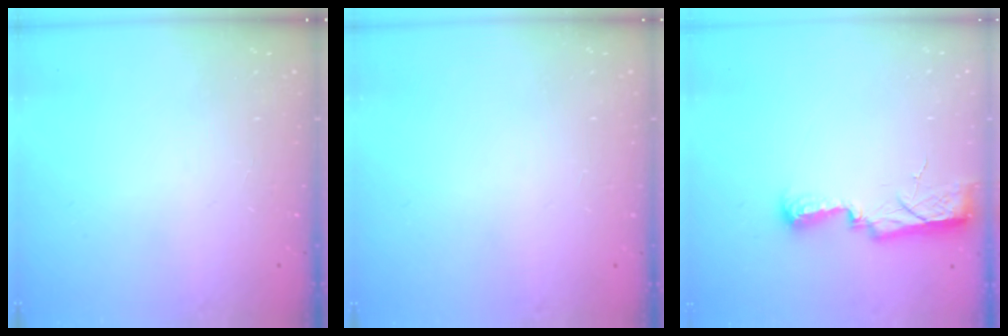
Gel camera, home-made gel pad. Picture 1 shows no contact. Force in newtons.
{"total": 0.8, "press": 0.8, "slide": 0.1}
{"total": 7.8, "press": 7.7, "slide": 1.2}